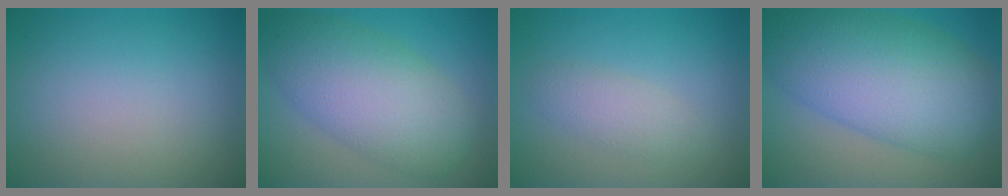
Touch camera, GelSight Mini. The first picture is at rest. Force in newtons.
{"total": 8.3, "press": 8.3, "slide": 0.4}
{"total": 2.1, "press": 2.1, "slide": 0.1}
{"total": 11.5, "press": 11.5, "slide": 0.1}